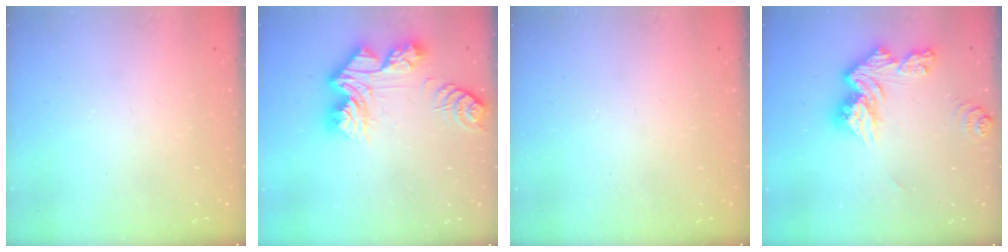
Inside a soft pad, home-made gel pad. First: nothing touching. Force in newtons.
{"total": 14.1, "press": 14.1, "slide": 1.5}
{"total": 0.0}
{"total": 12.6, "press": 12.6, "slide": 1.3}